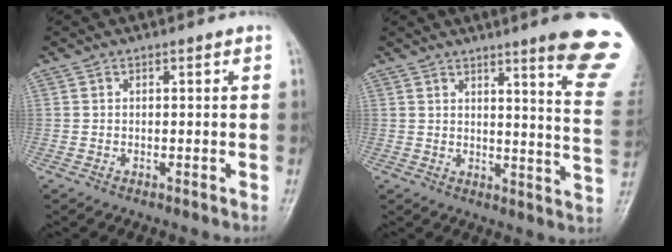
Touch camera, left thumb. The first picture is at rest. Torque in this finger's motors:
{"motor_torque": [1.61, 0.13, 1.57, -1.20, 0.10]}